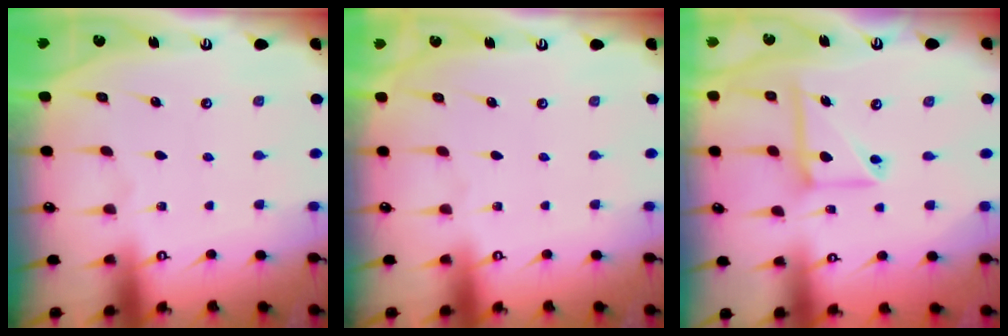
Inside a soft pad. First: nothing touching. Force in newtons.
{"total": 0.0}
{"total": 10.7, "press": 10.6, "slide": 1.1}